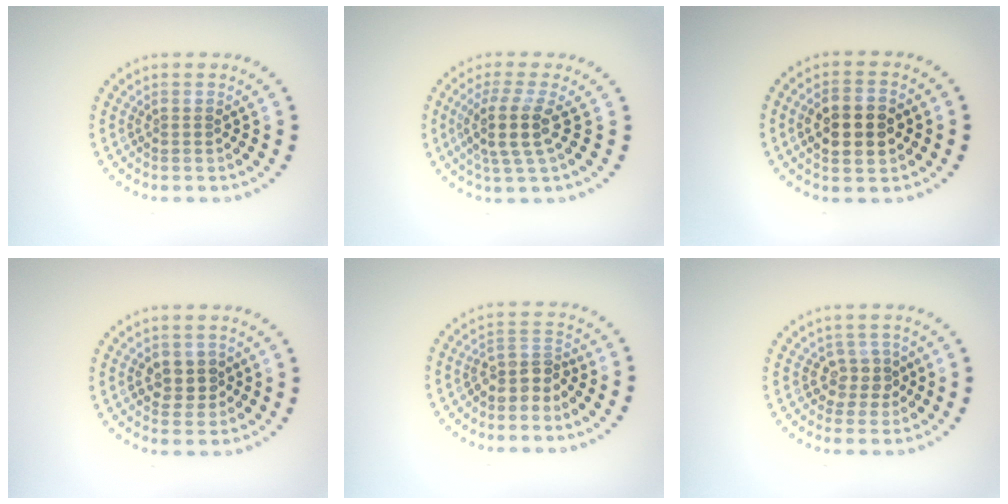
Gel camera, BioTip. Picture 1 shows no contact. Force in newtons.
{"total": 3.7, "press": 2.9, "slide": 2.3}
{"total": 5.0, "press": 5.0, "slide": 0.2}
{"total": 2.4, "press": 2.4, "slide": 0.3}
{"total": 2.6, "press": 2.0, "slide": 1.7}
{"total": 2.2, "press": 1.9, "slide": 1.1}